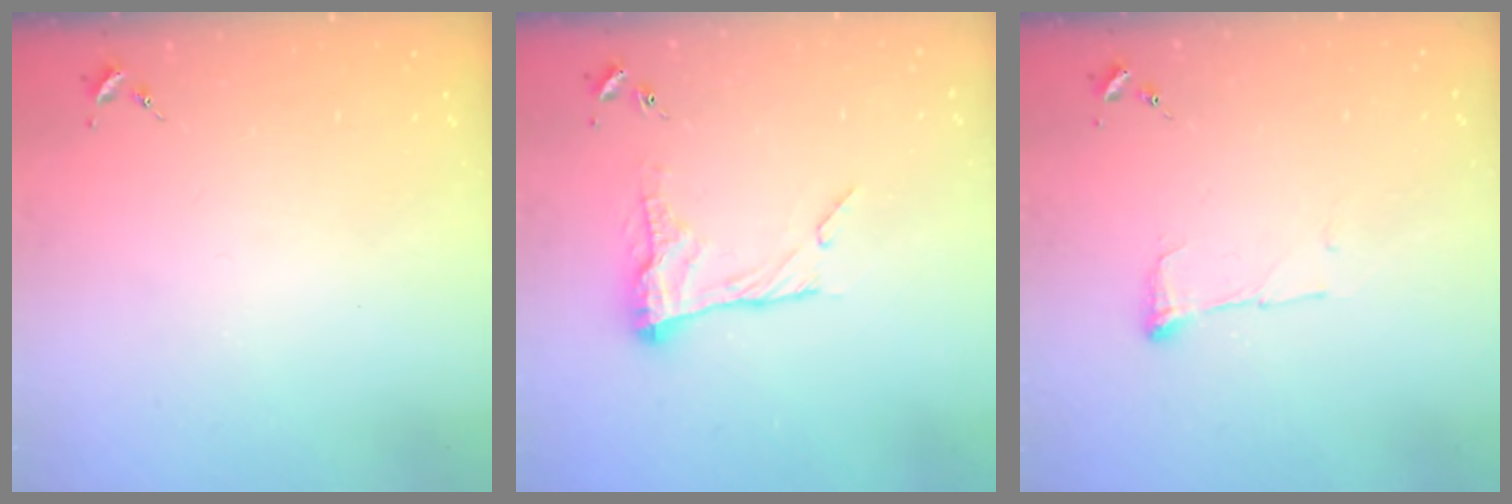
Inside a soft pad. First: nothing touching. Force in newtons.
{"total": 13.9, "press": 13.9, "slide": 1.1}
{"total": 6.3, "press": 6.3, "slide": 0.3}